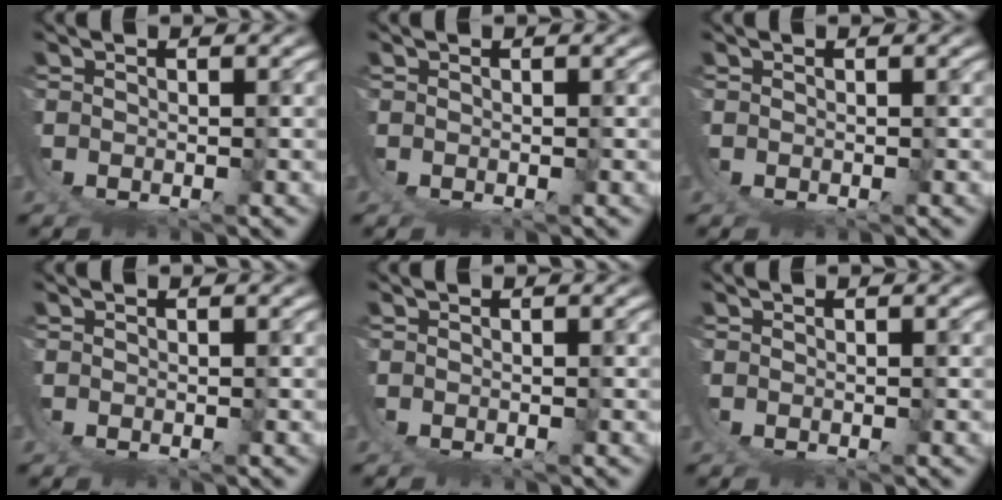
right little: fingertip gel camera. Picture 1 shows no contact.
{"total": 0.0}
{"total": 0.0}
{"total": 0.0}
{"total": 1.2, "force": [0.3, -1.1, -0.4], "torque": [0.016, 0.006, 0.004]}
{"total": 0.8, "force": [0.3, -0.7, -0.2], "torque": [0.009, 0.004, 0.004]}